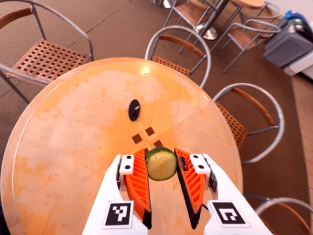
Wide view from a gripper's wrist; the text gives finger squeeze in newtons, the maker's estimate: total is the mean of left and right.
{"total": 9.2, "left": 9.1, "right": 9.3}